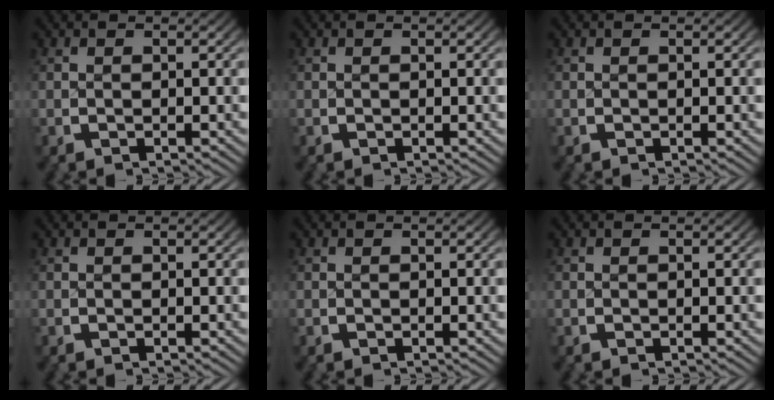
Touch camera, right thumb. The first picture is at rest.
{"total": 0.0}
{"total": 0.0}
{"total": 0.0}
{"total": 0.0}
{"total": 0.0}